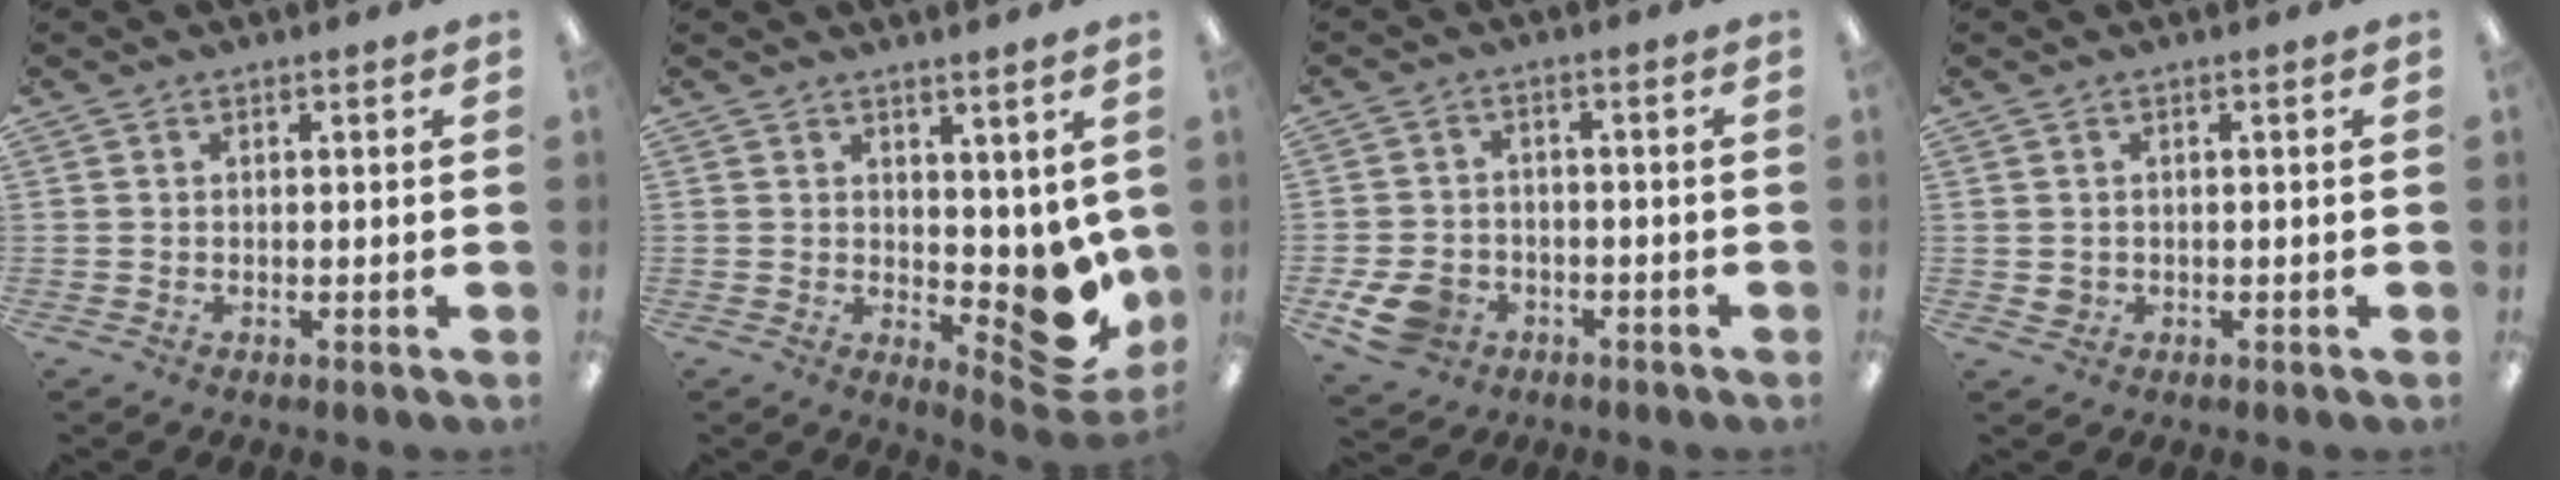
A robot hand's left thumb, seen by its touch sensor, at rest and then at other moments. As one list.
[{"total": 9.4, "force": [0.3, 5.5, 7.6], "torque": [-0.066, -0.029, 0.021]}, {"total": 7.5, "force": [-3.8, 5.5, 3.4], "torque": [-0.080, 0.017, -0.069]}, {"total": 1.2, "force": [0.3, 1.1, 0.3], "torque": [-0.001, -0.003, 0.003]}]